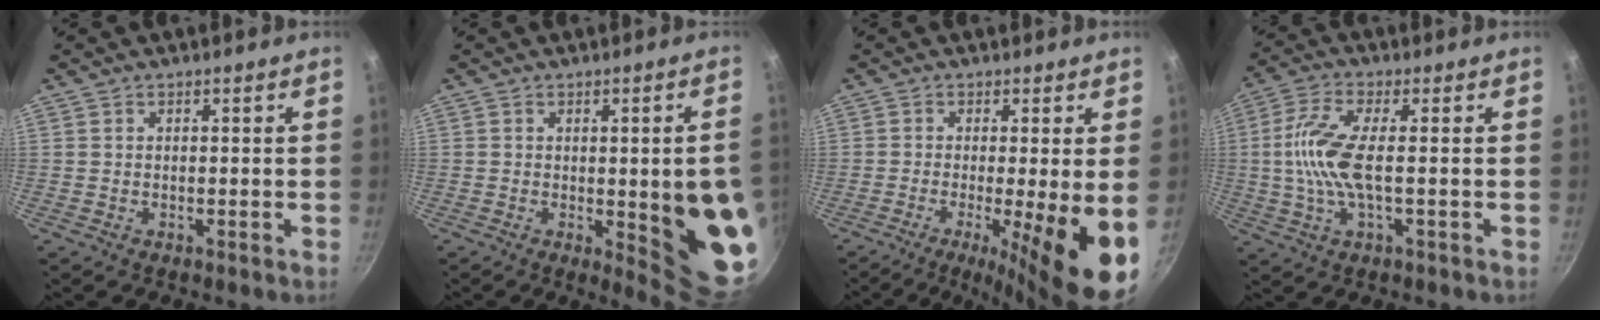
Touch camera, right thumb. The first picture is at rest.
{"total": 14.3, "force": [-1.5, 3.7, 13.7], "torque": [-0.139, -0.005, -0.010]}
{"total": 12.7, "force": [-3.0, 1.8, 12.2], "torque": [-0.184, -0.014, -0.042]}
{"total": 9.8, "force": [-0.3, 2.9, 9.4], "torque": [-0.208, 0.010, -0.013]}